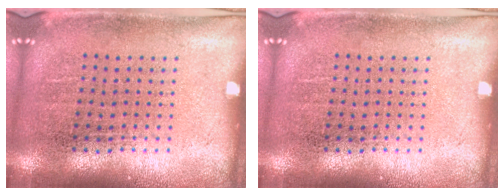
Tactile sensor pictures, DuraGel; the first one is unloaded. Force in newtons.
{"total": 0.0}